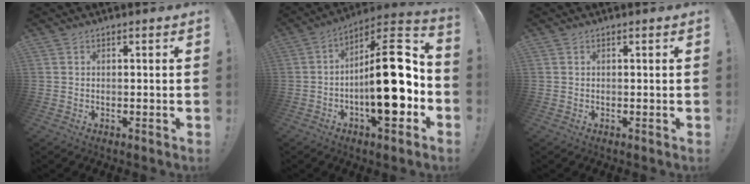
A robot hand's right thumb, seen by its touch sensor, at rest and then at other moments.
{"total": 23.3, "force": [-3.5, 8.2, 21.5], "torque": [-0.325, 0.028, -0.053]}
{"total": 0.0}